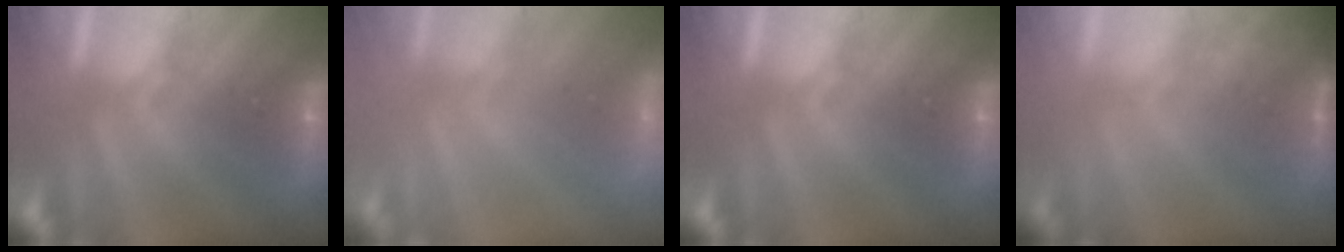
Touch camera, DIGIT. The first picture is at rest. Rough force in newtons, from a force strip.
{"total": 8.5}
{"total": 0.0}
{"total": 1.7}